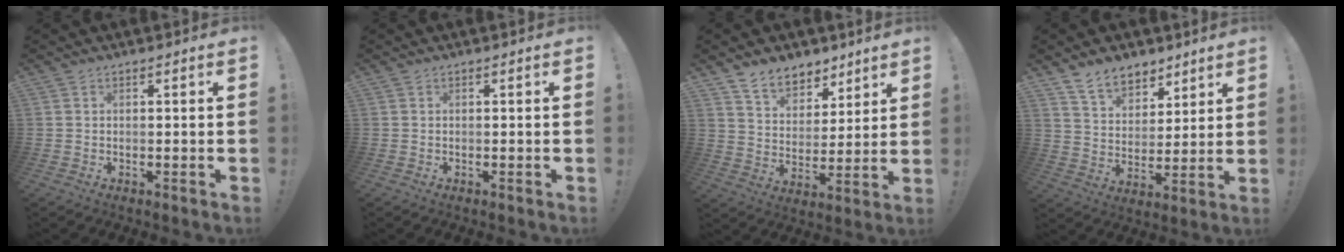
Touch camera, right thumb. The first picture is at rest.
{"total": 0.0}
{"total": 10.0, "force": [7.8, 5.8, 2.4], "torque": [-0.042, -0.062, 0.152]}
{"total": 11.1, "force": [8.3, 6.4, 3.5], "torque": [-0.059, -0.057, 0.162]}